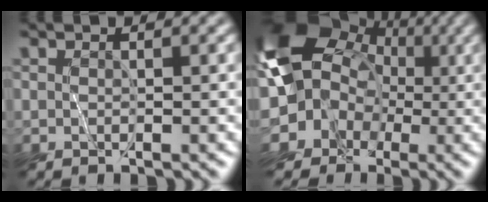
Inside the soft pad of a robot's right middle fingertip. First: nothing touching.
{"total": 12.5, "force": [0.4, 11.3, 5.3], "torque": [-0.113, 0.007, -0.028]}